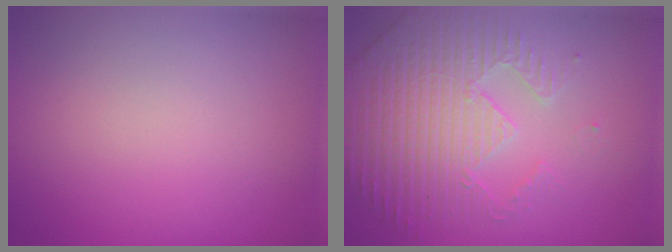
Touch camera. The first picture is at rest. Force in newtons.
{"total": 4.8, "press": 4.4, "slide": 1.9}